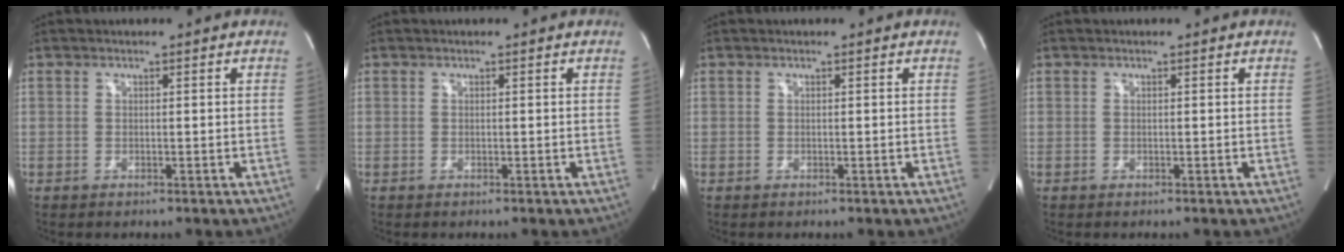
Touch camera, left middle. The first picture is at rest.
{"total": 0.0}
{"total": 0.0}
{"total": 0.0}